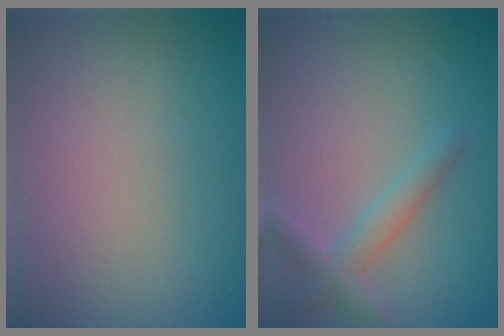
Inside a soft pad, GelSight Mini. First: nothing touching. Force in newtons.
{"total": 2.3, "press": 2.3, "slide": 0.0}